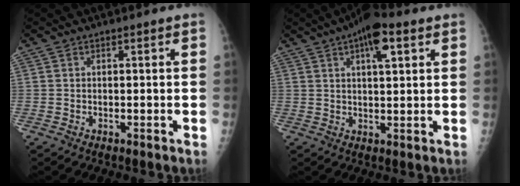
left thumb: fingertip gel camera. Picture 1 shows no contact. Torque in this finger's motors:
{"motor_torque": [0.95, 0.99, 0.94, -0.59, 0.10]}